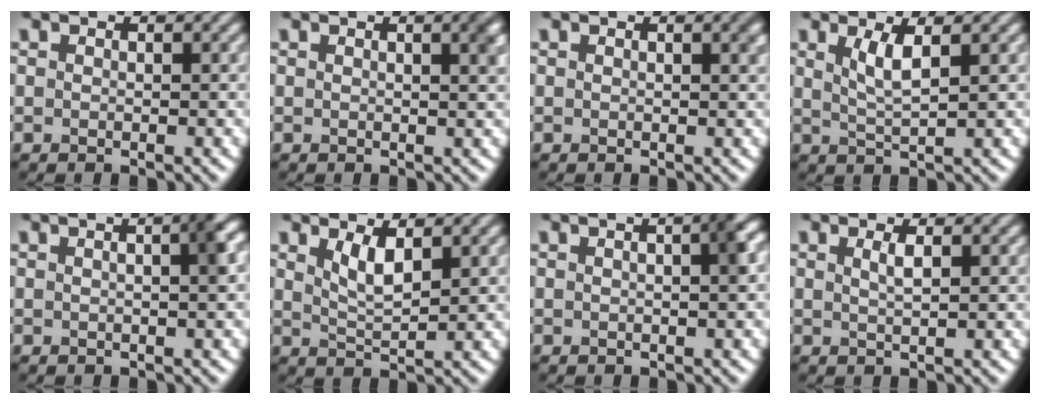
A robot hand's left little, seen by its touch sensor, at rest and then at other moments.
{"total": 2.3, "force": [0.8, 0.8, 2.1], "torque": [-0.012, 0.010, 0.006]}
{"total": 1.3, "force": [0.5, 0.4, 1.1], "torque": [-0.010, 0.004, 0.004]}
{"total": 2.6, "force": [1.1, 0.5, 2.3], "torque": [-0.045, -0.004, 0.023]}
{"total": 3.2, "force": [0.4, 0.8, 3.1], "torque": [-0.033, 0.015, 0.002]}
{"total": 2.4, "force": [1.4, 0.7, 1.9], "torque": [-0.038, -0.007, 0.030]}
{"total": 2.8, "force": [0.4, 0.6, 2.7], "torque": [-0.031, 0.015, 0.002]}
{"total": 1.4, "force": [0.5, 0.4, 1.2], "torque": [-0.019, 0.002, 0.007]}